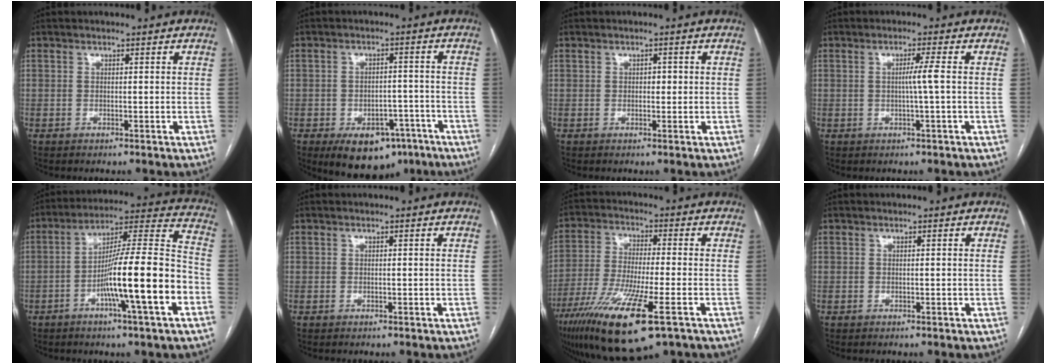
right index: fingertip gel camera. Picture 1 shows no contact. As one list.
[{"total": 10.6, "force": [-6.7, 6.3, 5.2], "torque": [-0.058, 0.016, -0.090]}, {"total": 1.1, "force": [0.0, 0.7, 0.8], "torque": [-0.006, 0.004, -0.002]}, {"total": 2.4, "force": [-0.1, -0.6, 2.3], "torque": [-0.038, 0.000, -0.002]}, {"total": 17.0, "force": [-6.1, 0.1, 15.9], "torque": [-0.259, 0.007, -0.100]}, {"total": 0.0}, {"total": 16.9, "force": [-9.0, 2.2, 14.1], "torque": [-0.279, -0.043, -0.155]}, {"total": 0.0}]